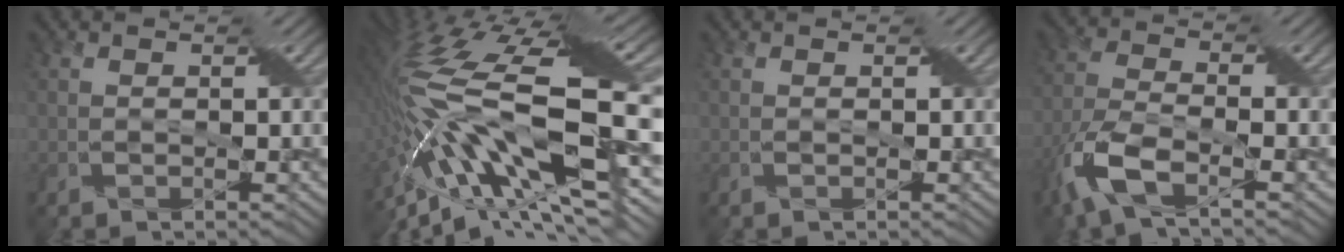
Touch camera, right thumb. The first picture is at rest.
{"total": 20.0, "force": [-3.9, 7.8, 18.0], "torque": [-0.350, -0.018, -0.078]}
{"total": 0.0}
{"total": 8.6, "force": [-4.9, 2.9, 6.5], "torque": [-0.157, -0.011, -0.108]}